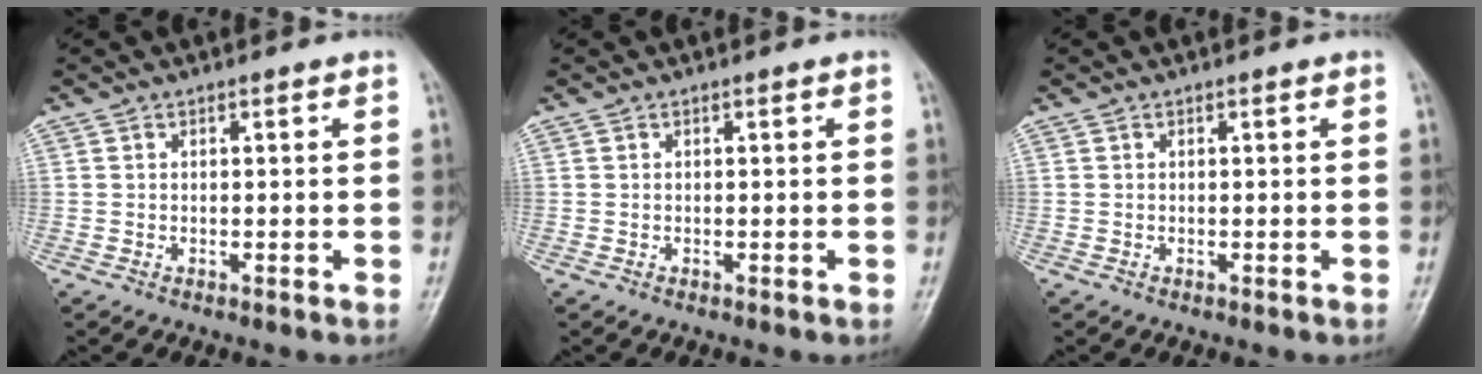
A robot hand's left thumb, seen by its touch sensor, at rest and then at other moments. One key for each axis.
{"total": 0.0}
{"total": 0.0}